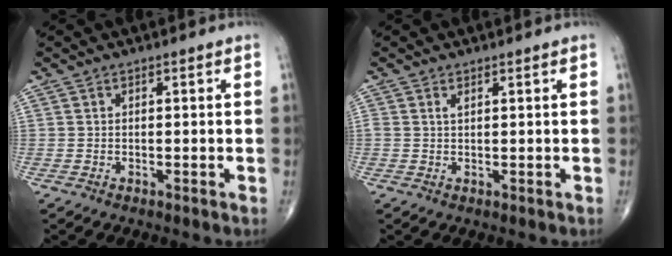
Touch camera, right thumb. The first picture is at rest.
{"total": 0.7, "force": [0.4, 0.3, 0.5], "torque": [-0.011, 0.003, 0.008]}